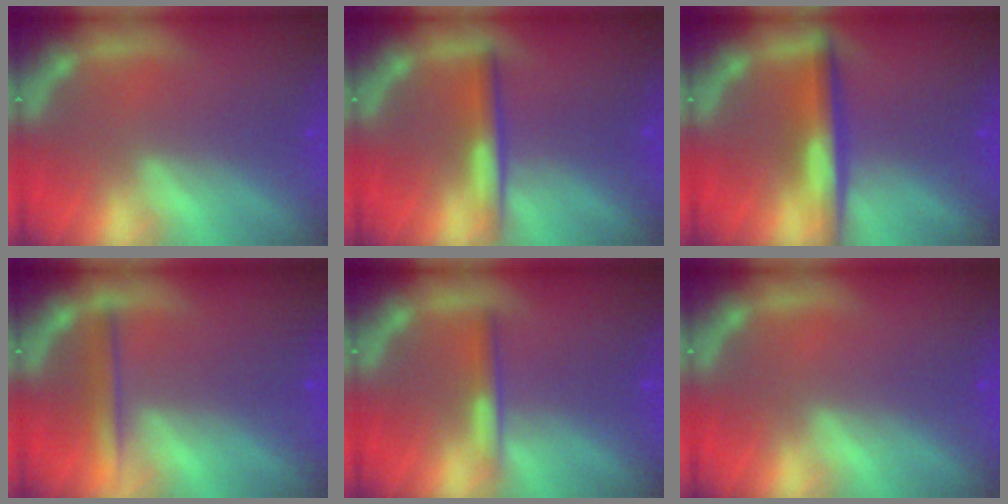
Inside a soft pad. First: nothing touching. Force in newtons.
{"total": 3.0}
{"total": 4.5}
{"total": 2.5}
{"total": 1.9}
{"total": 0.0}